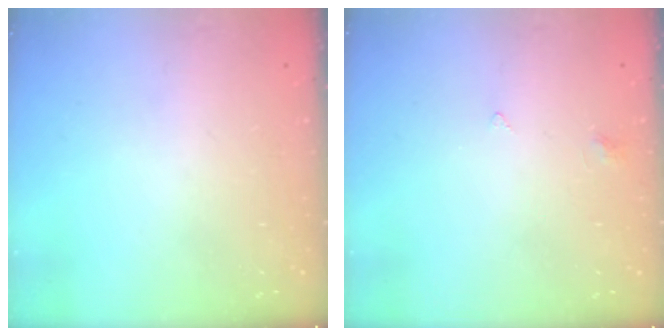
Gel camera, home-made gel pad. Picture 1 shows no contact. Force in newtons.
{"total": 2.5, "press": 2.4, "slide": 0.5}